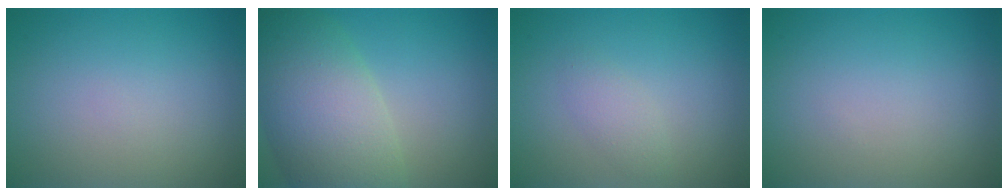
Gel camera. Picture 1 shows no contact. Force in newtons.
{"total": 9.3, "press": 9.2, "slide": 0.8}
{"total": 1.5, "press": 1.5, "slide": 0.0}
{"total": 0.0}